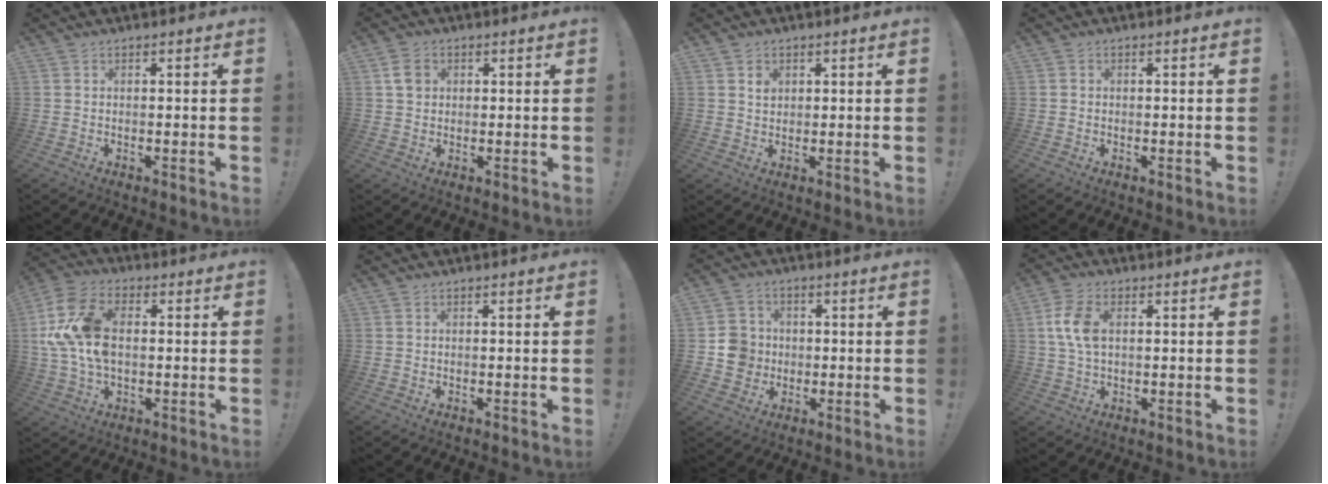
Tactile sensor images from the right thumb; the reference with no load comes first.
{"total": 4.3, "force": [1.4, 3.6, 2.1], "torque": [-0.022, -0.001, 0.025]}
{"total": 2.2, "force": [1.0, 1.8, 0.7], "torque": [0.005, -0.006, 0.014]}
{"total": 0.6, "force": [-0.3, 0.6, 0.0], "torque": [-0.003, 0.003, -0.004]}
{"total": 16.4, "force": [1.0, 10.7, 12.4], "torque": [-0.245, 0.006, 0.020]}
{"total": 0.0}
{"total": 8.4, "force": [-0.5, 8.0, 2.4], "torque": [-0.037, 0.010, -0.004]}
{"total": 9.0, "force": [1.5, 5.8, 6.7], "torque": [-0.131, 0.004, 0.027]}